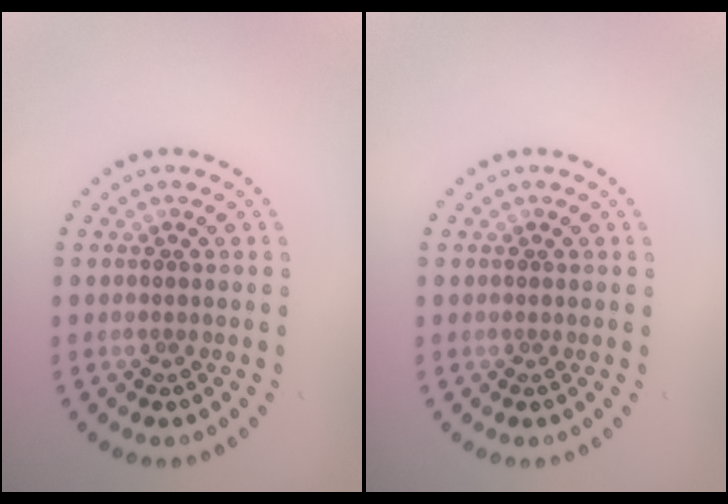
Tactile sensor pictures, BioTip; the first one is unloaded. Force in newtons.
{"total": 0.0}